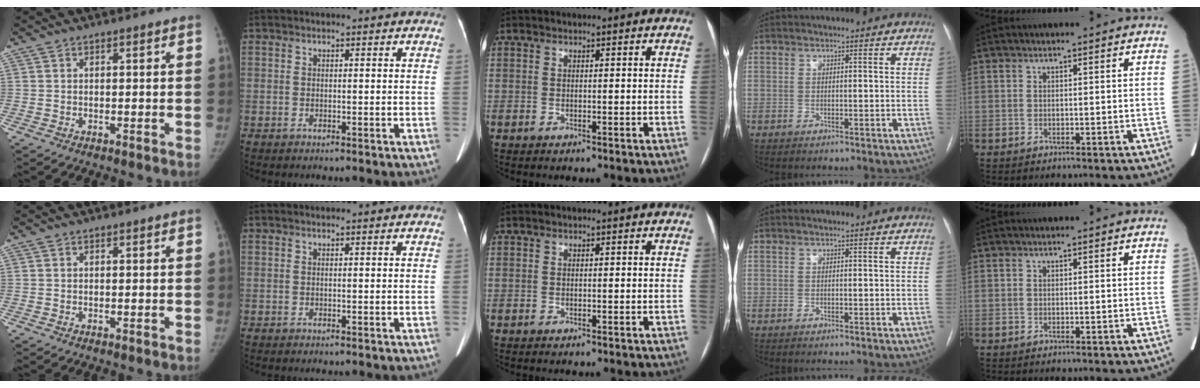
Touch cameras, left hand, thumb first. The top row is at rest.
{}